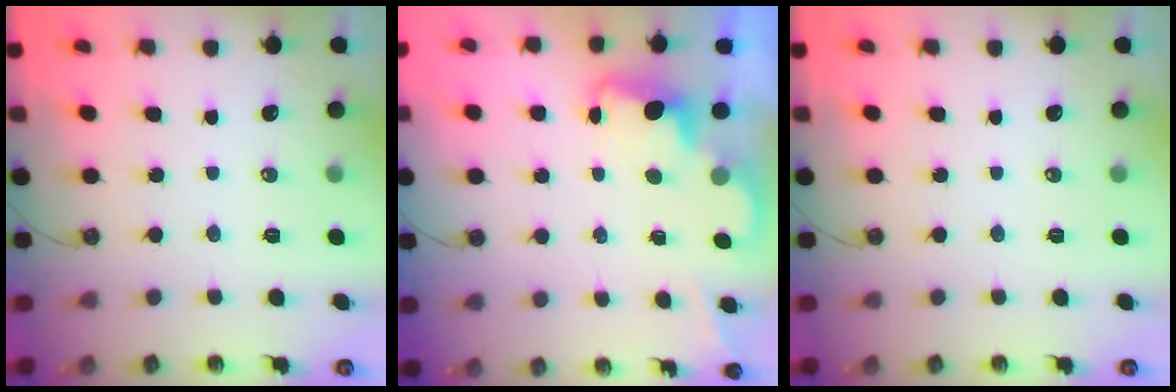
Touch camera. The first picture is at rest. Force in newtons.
{"total": 2.4, "press": 2.3, "slide": 0.5}
{"total": 0.0}